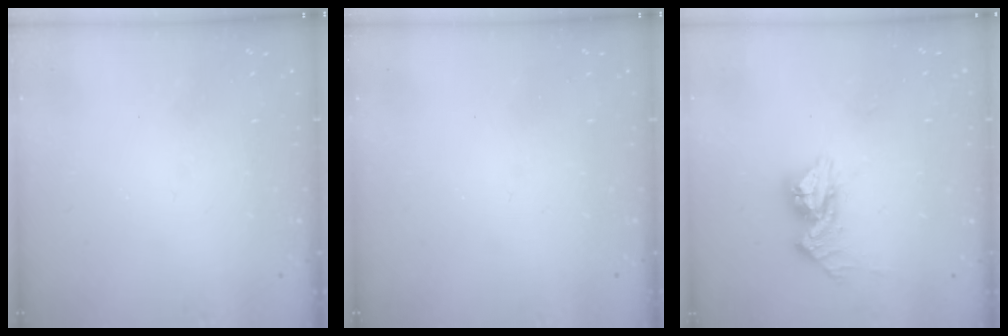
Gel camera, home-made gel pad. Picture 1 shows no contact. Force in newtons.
{"total": 0.0}
{"total": 10.5, "press": 10.5, "slide": 1.0}